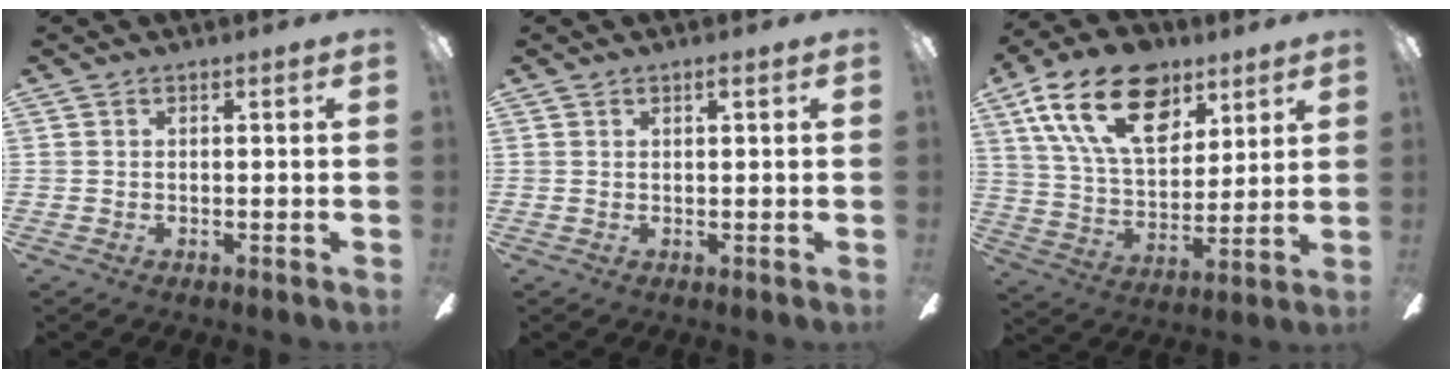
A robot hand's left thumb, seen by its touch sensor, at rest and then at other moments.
{"total": 1.1, "force": [0.9, 0.4, 0.5], "torque": [-0.003, -0.003, 0.014]}
{"total": 22.2, "force": [11.4, 13.0, 13.9], "torque": [-0.238, -0.039, 0.202]}